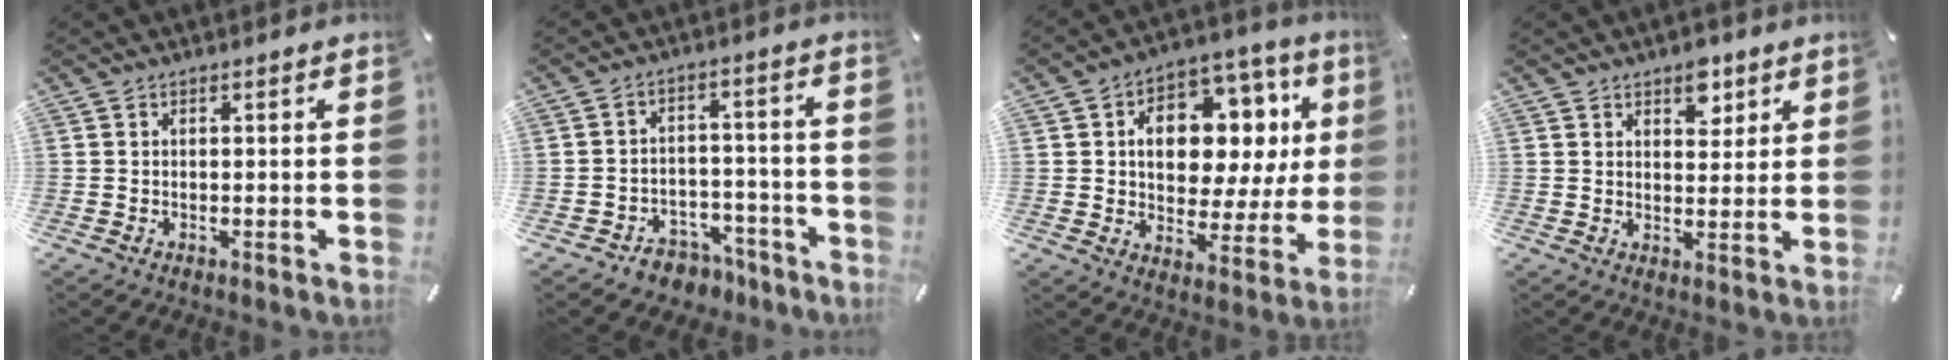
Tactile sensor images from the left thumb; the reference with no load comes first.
{"total": 6.4, "force": [-4.2, 4.6, 1.6], "torque": [-0.018, 0.032, -0.071]}
{"total": 14.5, "force": [3.9, 10.0, 9.7], "torque": [-0.145, -0.023, 0.073]}
{"total": 5.7, "force": [3.7, 3.5, 2.5], "torque": [-0.012, -0.018, 0.057]}